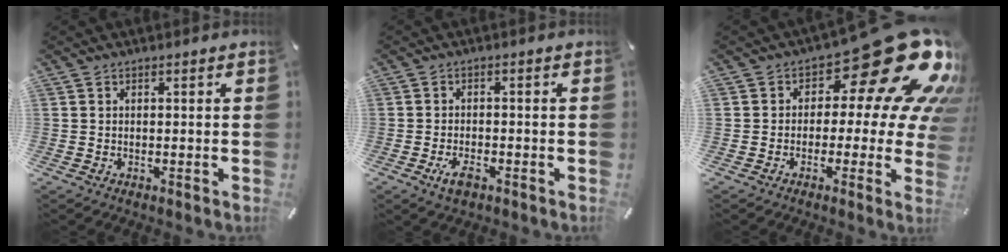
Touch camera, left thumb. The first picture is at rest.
{"total": 3.7, "force": [-2.0, 1.7, 2.5], "torque": [-0.059, 0.004, -0.040]}
{"total": 23.4, "force": [11.0, 10.2, 18.0], "torque": [-0.224, -0.077, 0.183]}